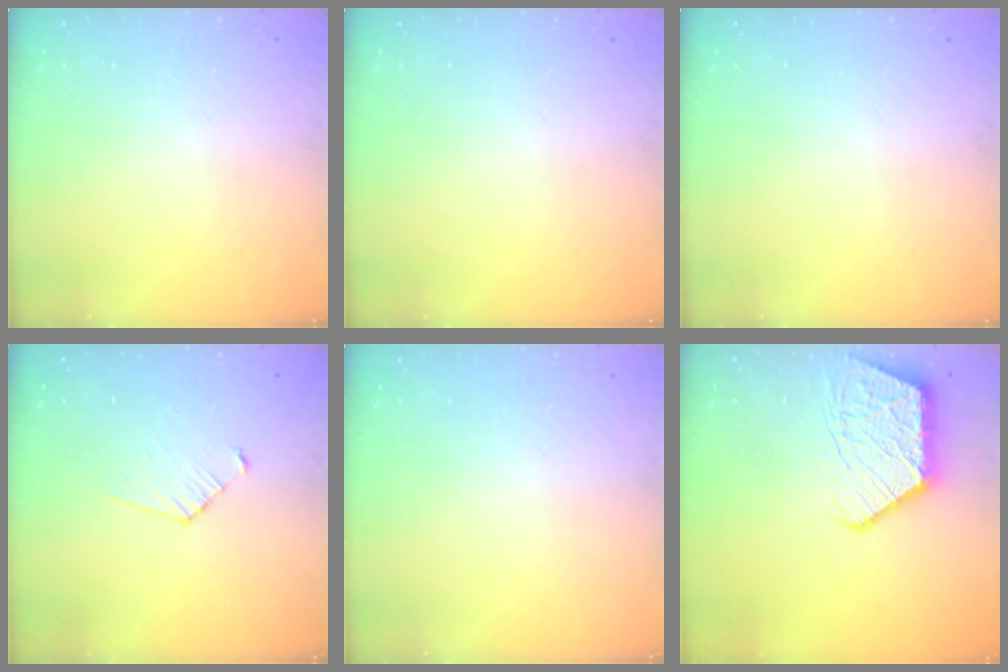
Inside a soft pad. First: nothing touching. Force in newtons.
{"total": 0.0}
{"total": 0.0}
{"total": 5.2, "press": 5.2, "slide": 0.3}
{"total": 0.0}
{"total": 12.8, "press": 12.7, "slide": 1.2}